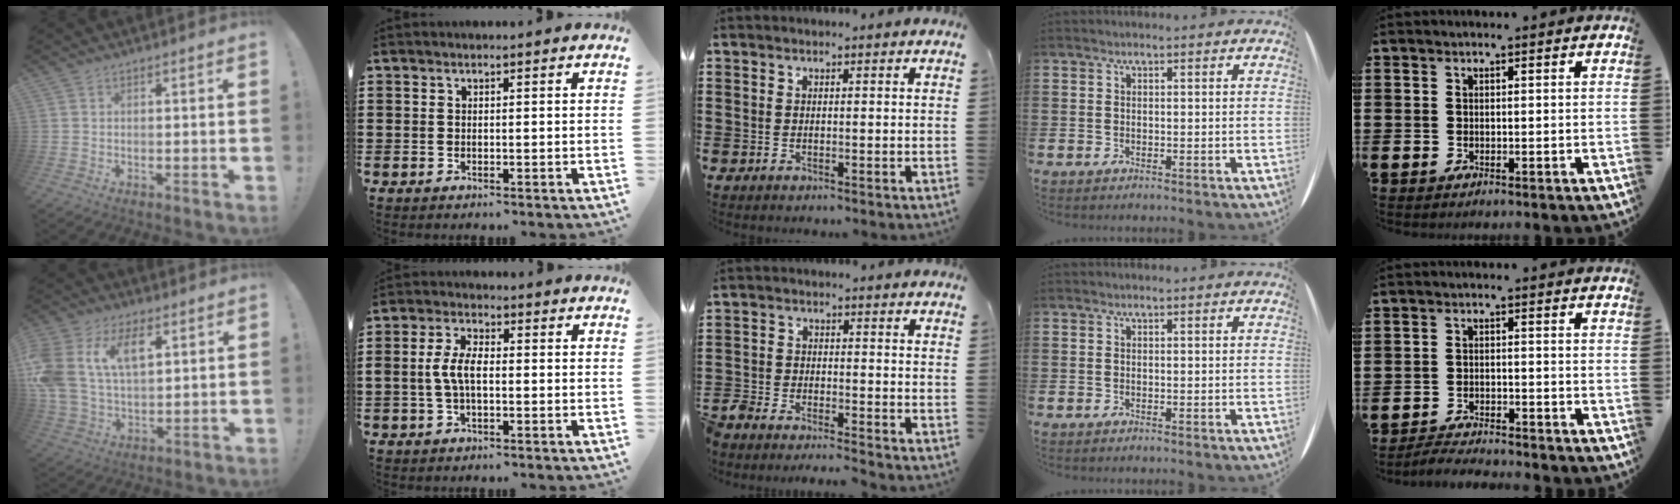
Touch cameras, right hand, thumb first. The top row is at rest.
{"thumb": {"total": 14.8, "force": [6.1, 9.4, 9.6], "torque": [-0.205, -0.016, 0.112]}, "index": {"total": 5.3, "force": [-0.5, 2.5, 4.6], "torque": [-0.112, -0.003, -0.018]}, "middle": {"total": 4.1, "force": [-4.1, 0.2, 0.1], "torque": [-0.027, -0.006, -0.094]}, "little": {"total": 2.6, "force": [-2.6, -0.1, 0.0], "torque": [-0.004, 0.003, -0.055]}}